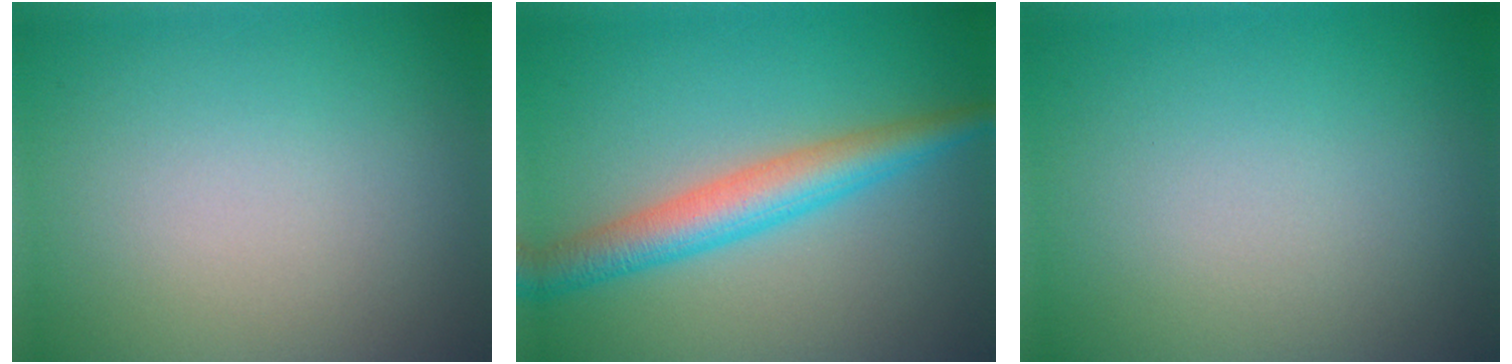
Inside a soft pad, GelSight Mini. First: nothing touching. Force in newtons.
{"total": 4.7, "press": 4.7, "slide": 0.1}
{"total": 0.0}